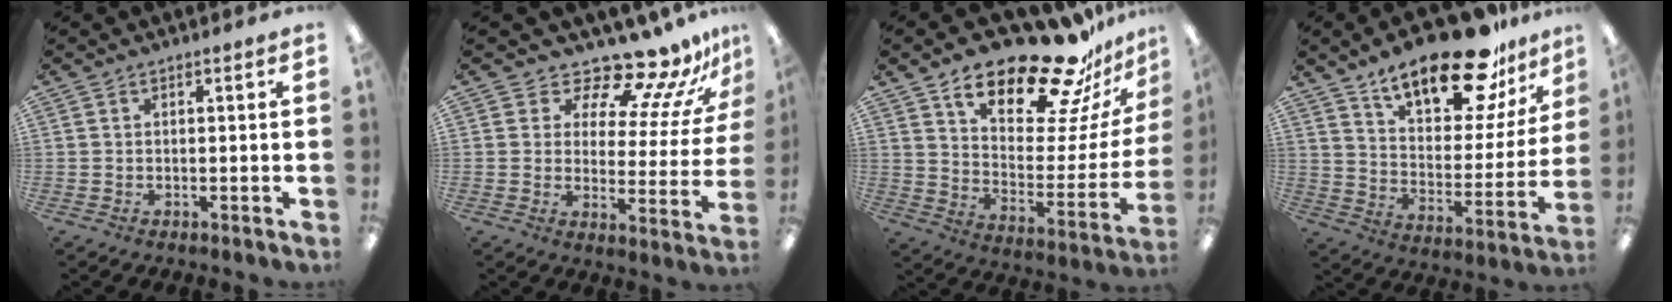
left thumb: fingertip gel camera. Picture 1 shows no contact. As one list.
[{"total": 13.3, "force": [12.0, 3.0, 5.0], "torque": [-0.092, -0.103, 0.205]}, {"total": 23.8, "force": [17.9, 7.4, 13.8], "torque": [-0.202, -0.124, 0.294]}, {"total": 23.2, "force": [17.3, 8.4, 12.9], "torque": [-0.205, -0.108, 0.293]}]